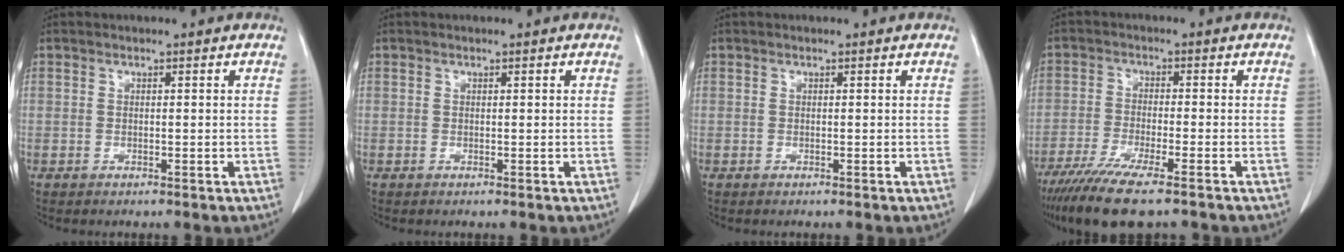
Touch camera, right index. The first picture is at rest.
{"total": 0.0}
{"total": 0.0}
{"total": 10.3, "force": [-7.8, 0.8, 6.8], "torque": [-0.115, -0.026, -0.129]}